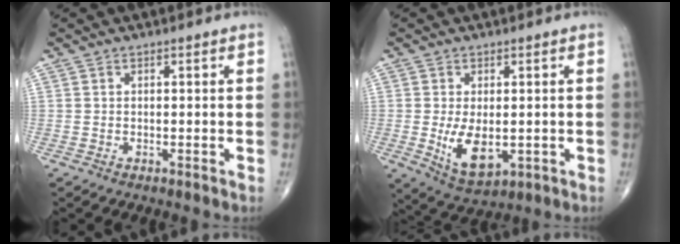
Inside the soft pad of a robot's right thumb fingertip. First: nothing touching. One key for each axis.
{"total": 7.9, "fx": -1.0, "fy": 4.2, "fz": 6.7, "tx": -0.110, "ty": -0.019, "tz": -0.003}